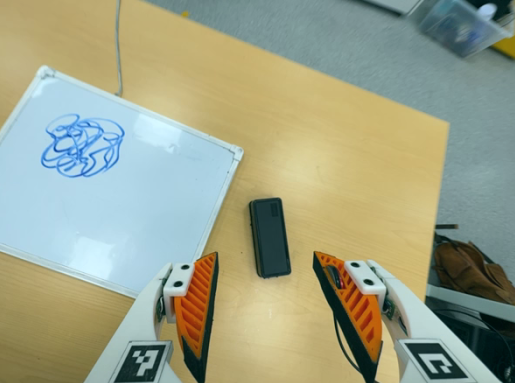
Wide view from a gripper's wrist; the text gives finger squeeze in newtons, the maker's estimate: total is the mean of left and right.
{"total": 0.0}